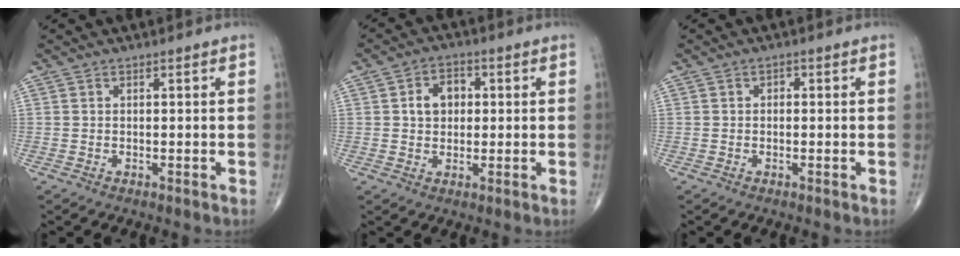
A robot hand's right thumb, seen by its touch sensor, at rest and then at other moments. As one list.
[{"total": 5.6, "force": [0.8, 4.3, 3.5], "torque": [-0.040, 0.011, 0.009]}, {"total": 0.8, "force": [-0.1, 0.7, 0.5], "torque": [0.001, 0.003, -0.007]}]